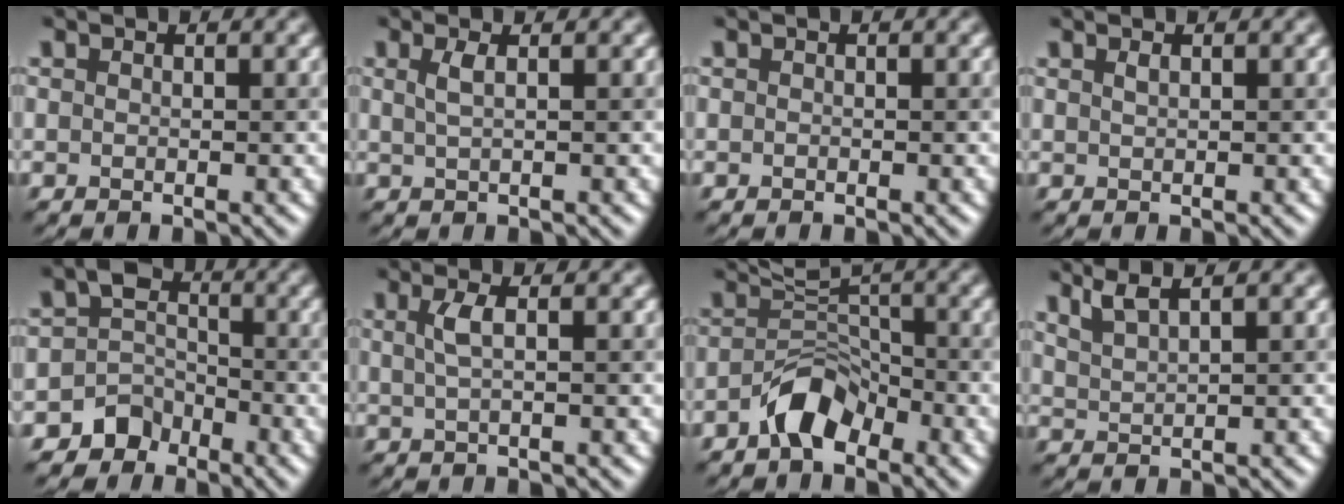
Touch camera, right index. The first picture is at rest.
{"total": 1.9, "force": [0.5, 0.7, 1.7], "torque": [-0.025, 0.002, 0.007]}
{"total": 0.0}
{"total": 0.6, "force": [0.2, 0.2, 0.4], "torque": [-0.001, 0.001, 0.007]}
{"total": 3.8, "force": [-2.2, 3.0, 0.6], "torque": [0.001, 0.007, -0.045]}
{"total": 2.1, "force": [0.4, 0.6, 2.0], "torque": [-0.037, 0.003, 0.005]}
{"total": 3.4, "force": [-2.1, 1.8, 2.0], "torque": [-0.031, 0.011, -0.042]}
{"total": 2.6, "force": [2.0, 0.4, 1.6], "torque": [-0.025, 0.010, 0.044]}